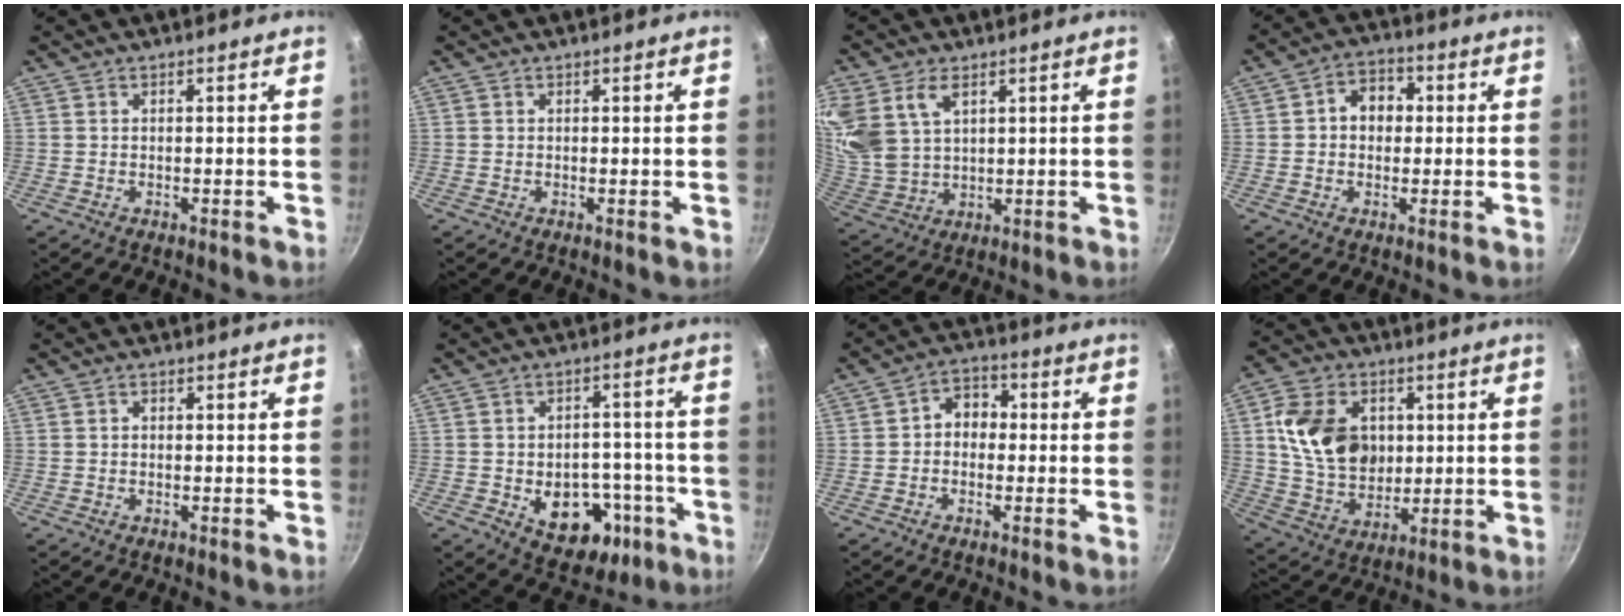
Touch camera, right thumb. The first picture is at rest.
{"total": 0.0}
{"total": 13.9, "force": [6.3, 9.1, 8.4], "torque": [-0.181, -0.014, 0.141]}
{"total": 6.0, "force": [0.4, 4.9, 3.5], "torque": [-0.017, 0.015, -0.006]}
{"total": 0.8, "force": [0.1, 0.7, 0.5], "torque": [-0.008, 0.007, 0.001]}
{"total": 13.9, "force": [-4.8, 9.8, 8.7], "torque": [-0.077, 0.028, -0.052]}
{"total": 5.4, "force": [-0.3, 4.4, 3.2], "torque": [-0.017, 0.019, -0.020]}
{"total": 16.1, "force": [3.0, 12.2, 10.0], "torque": [-0.156, -0.004, 0.058]}